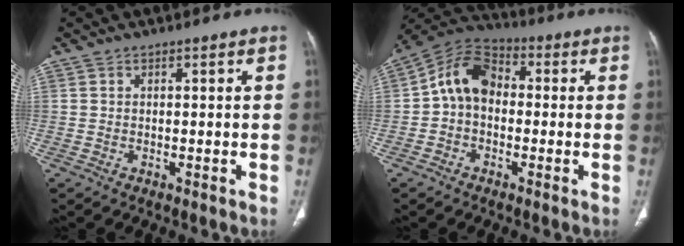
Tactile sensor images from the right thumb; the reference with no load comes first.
{"total": 9.9, "force": [-0.2, 7.3, 6.7], "torque": [-0.099, 0.033, -0.022]}